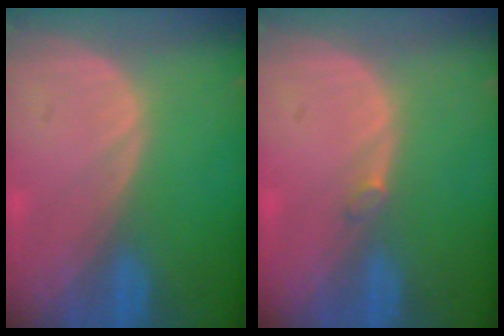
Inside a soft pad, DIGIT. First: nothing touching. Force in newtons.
{"total": 0.8, "press": 0.8, "slide": 0.2}